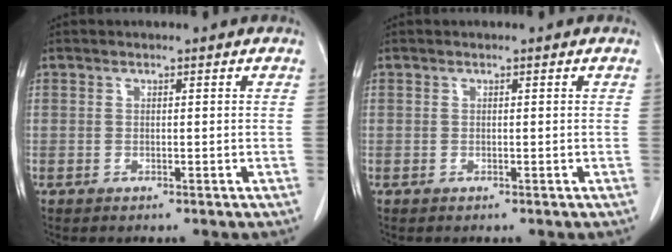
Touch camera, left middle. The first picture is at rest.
{"total": 0.0}